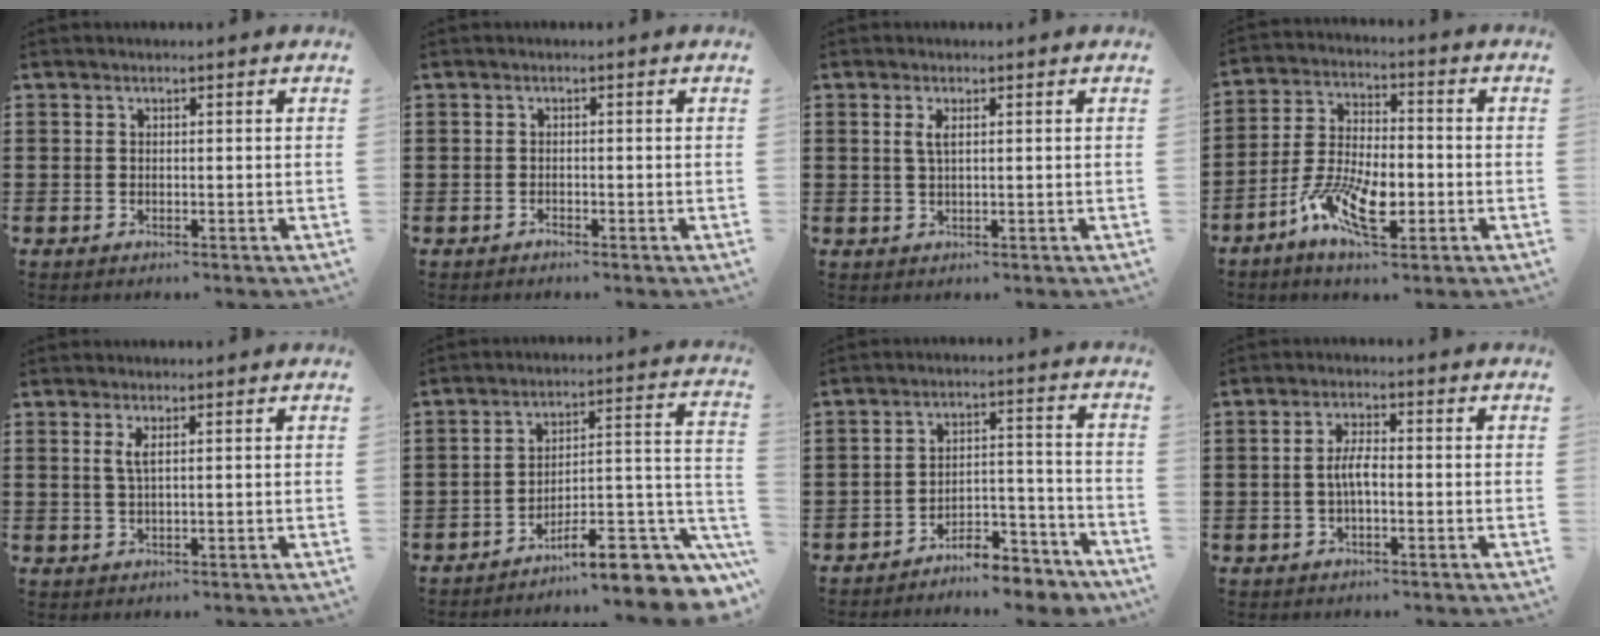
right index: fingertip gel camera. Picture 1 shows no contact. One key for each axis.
{"total": 0.6, "fx": -0.6, "fy": 0.2, "fz": 0.0, "tx": -0.001, "ty": 0.003, "tz": -0.014}
{"total": 1.8, "fx": 0.5, "fy": 0.4, "fz": 1.7, "tx": -0.035, "ty": 0.003, "tz": 0.008}
{"total": 10.2, "fx": -4.2, "fy": 4.2, "fz": 8.3, "tx": -0.179, "ty": -0.003, "tz": -0.077}
{"total": 1.9, "fx": 0.6, "fy": 0.3, "fz": 1.8, "tx": -0.038, "ty": 0.002, "tz": 0.010}
{"total": 9.6, "fx": -7.3, "fy": 2.1, "fz": 6.0, "tx": -0.075, "ty": 0.010, "tz": -0.136}
{"total": 7.0, "fx": -6.7, "fy": 1.3, "fz": 1.4, "tx": -0.015, "ty": 0.026, "tz": -0.129}
{"total": 3.7, "fx": -0.6, "fy": 1.1, "fz": 3.5, "tx": -0.076, "ty": 0.000, "tz": -0.017}